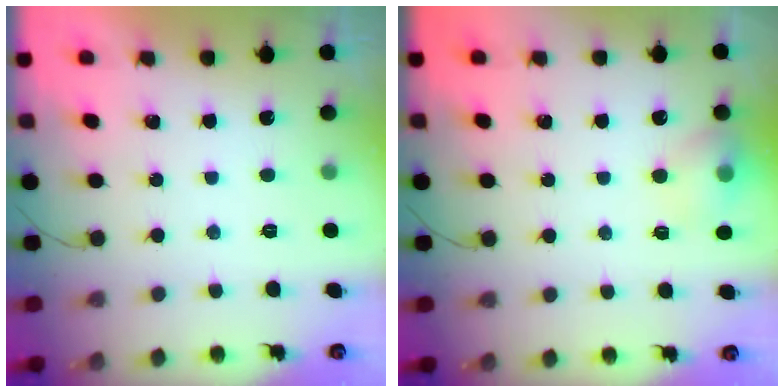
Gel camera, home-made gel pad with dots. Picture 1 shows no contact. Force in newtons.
{"total": 9.0, "press": 8.9, "slide": 1.7}